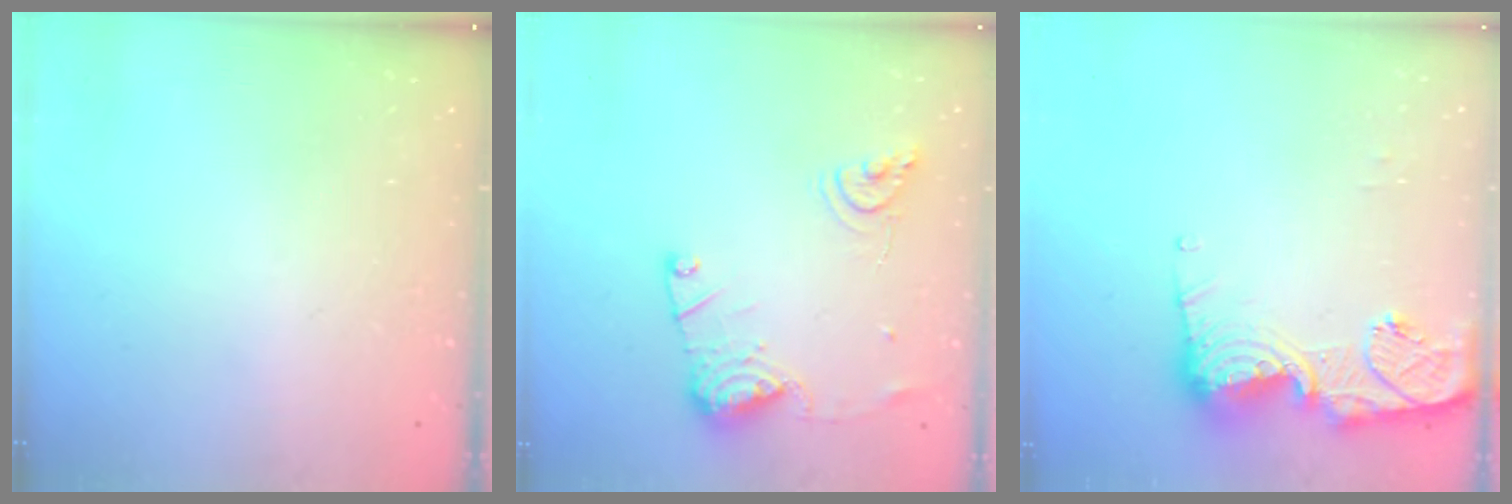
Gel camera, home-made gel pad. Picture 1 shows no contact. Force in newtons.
{"total": 12.9, "press": 12.8, "slide": 1.5}
{"total": 14.0, "press": 13.9, "slide": 1.5}